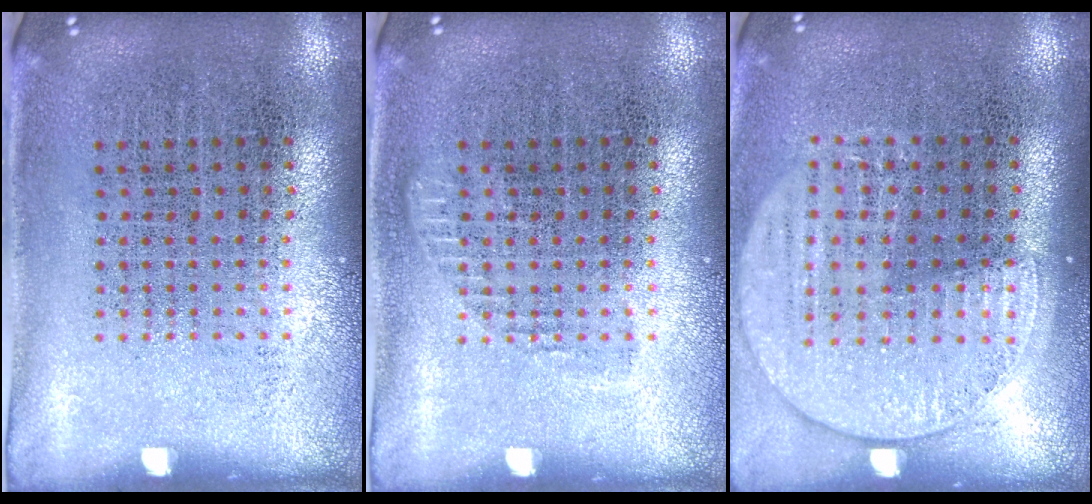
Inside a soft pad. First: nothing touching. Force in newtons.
{"total": 0.7, "press": 0.7, "slide": 0.3}
{"total": 1.5, "press": 1.3, "slide": 0.7}